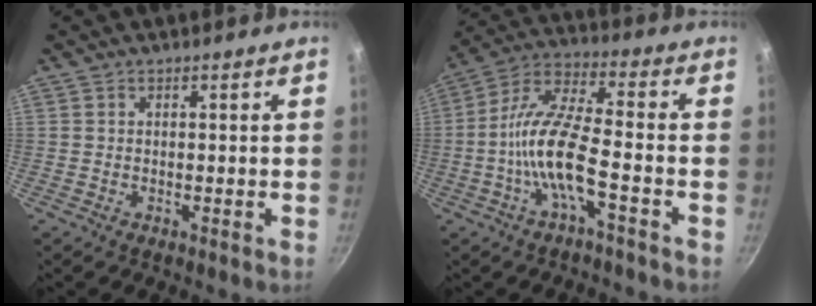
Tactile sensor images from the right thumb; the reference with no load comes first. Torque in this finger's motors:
{"motor_torque": [2.18, 1.09, 1.70, -0.78, 0.50]}